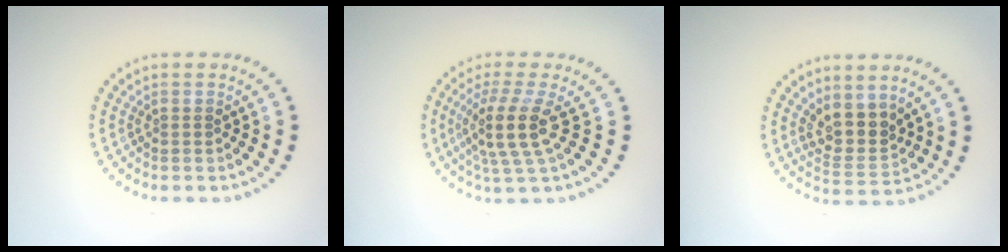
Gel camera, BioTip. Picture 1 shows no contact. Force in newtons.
{"total": 4.1, "press": 3.0, "slide": 2.7}
{"total": 3.4, "press": 2.8, "slide": 2.0}